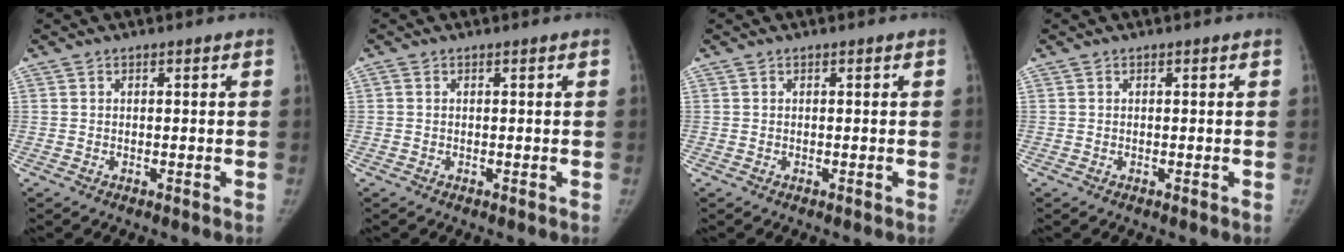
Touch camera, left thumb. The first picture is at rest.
{"total": 0.6, "force": [0.3, 0.3, 0.4], "torque": [-0.012, 0.004, 0.005]}
{"total": 0.0}
{"total": 0.0}